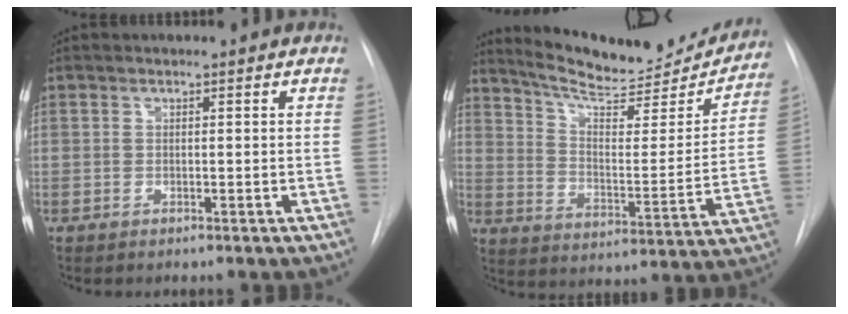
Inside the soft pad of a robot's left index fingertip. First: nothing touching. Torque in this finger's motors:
{"motor_torque": [0.81, -1.33, 0.14, 0.05]}